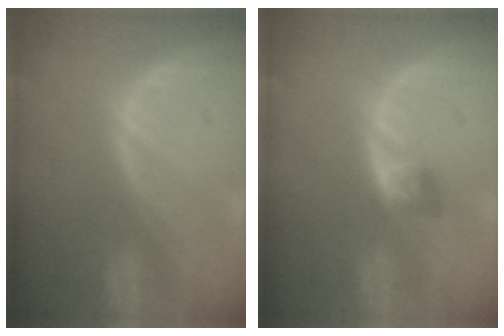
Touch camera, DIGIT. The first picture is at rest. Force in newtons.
{"total": 2.8, "press": 2.6, "slide": 1.2}